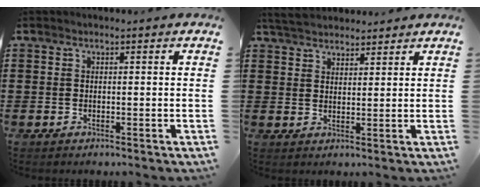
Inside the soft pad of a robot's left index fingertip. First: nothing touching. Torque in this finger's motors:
{"motor_torque": [2.14, 0.00, 0.45, 0.10]}